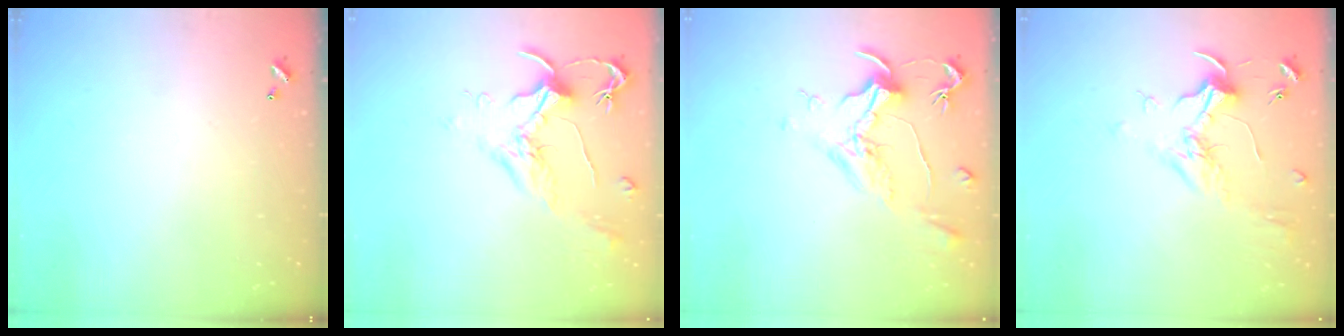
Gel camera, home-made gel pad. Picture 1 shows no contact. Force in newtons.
{"total": 1.8, "press": 1.7, "slide": 0.8}
{"total": 1.6, "press": 1.4, "slide": 0.7}
{"total": 1.8, "press": 1.6, "slide": 0.9}